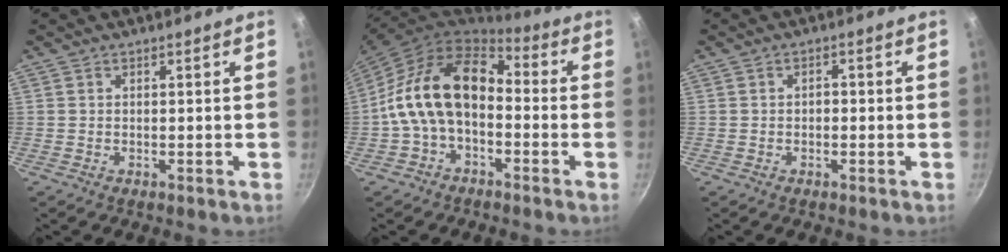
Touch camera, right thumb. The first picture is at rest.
{"total": 15.7, "force": [-1.4, 10.1, 11.9], "torque": [-0.198, 0.047, -0.043]}
{"total": 1.5, "force": [-0.3, 1.0, 1.0], "torque": [-0.013, 0.007, -0.006]}